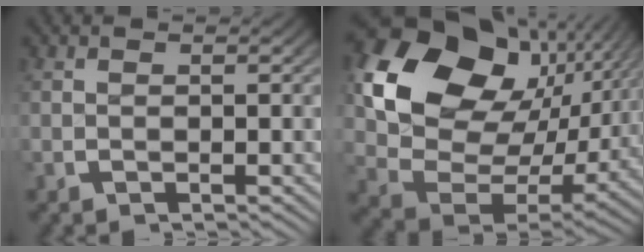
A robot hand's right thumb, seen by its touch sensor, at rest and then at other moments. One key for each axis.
{"total": 17.8, "fx": 2.7, "fy": 12.3, "fz": 12.5, "tx": -0.246, "ty": -0.024, "tz": 0.048}